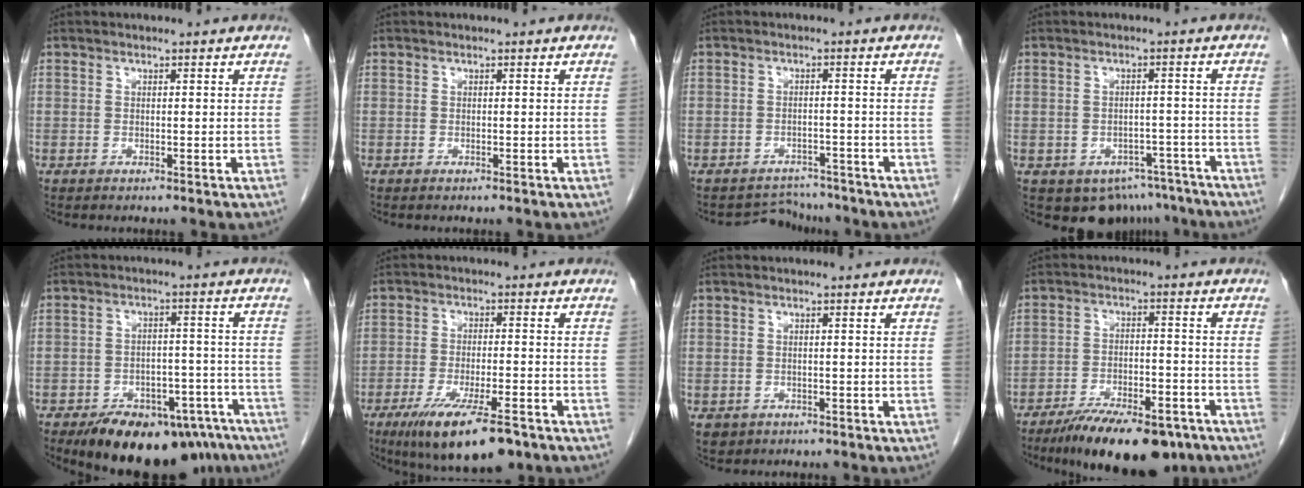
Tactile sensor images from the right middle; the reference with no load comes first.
{"total": 0.0}
{"total": 4.2, "force": [-3.9, 1.4, -1.0], "torque": [0.013, 0.012, -0.055]}
{"total": 8.6, "force": [-6.2, 5.7, 1.9], "torque": [-0.013, 0.010, -0.074]}
{"total": 18.1, "force": [-14.1, 8.0, 8.0], "torque": [-0.088, 0.011, -0.183]}
{"total": 12.7, "force": [-8.4, 2.6, 9.2], "torque": [-0.154, -0.028, -0.133]}
{"total": 2.7, "force": [-1.5, 2.2, 0.6], "torque": [-0.013, -0.001, -0.018]}
{"total": 15.1, "force": [-11.3, 4.9, 8.7], "torque": [-0.123, -0.004, -0.175]}